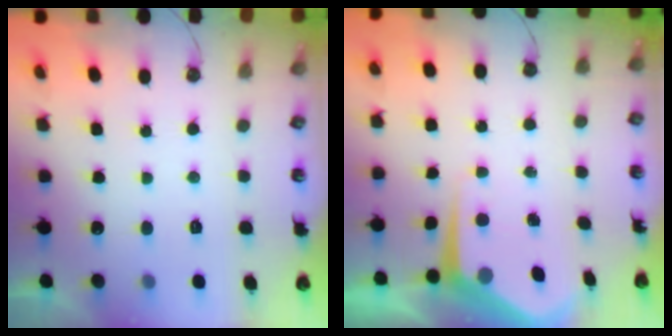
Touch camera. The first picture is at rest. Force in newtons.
{"total": 6.9, "press": 6.9, "slide": 0.4}